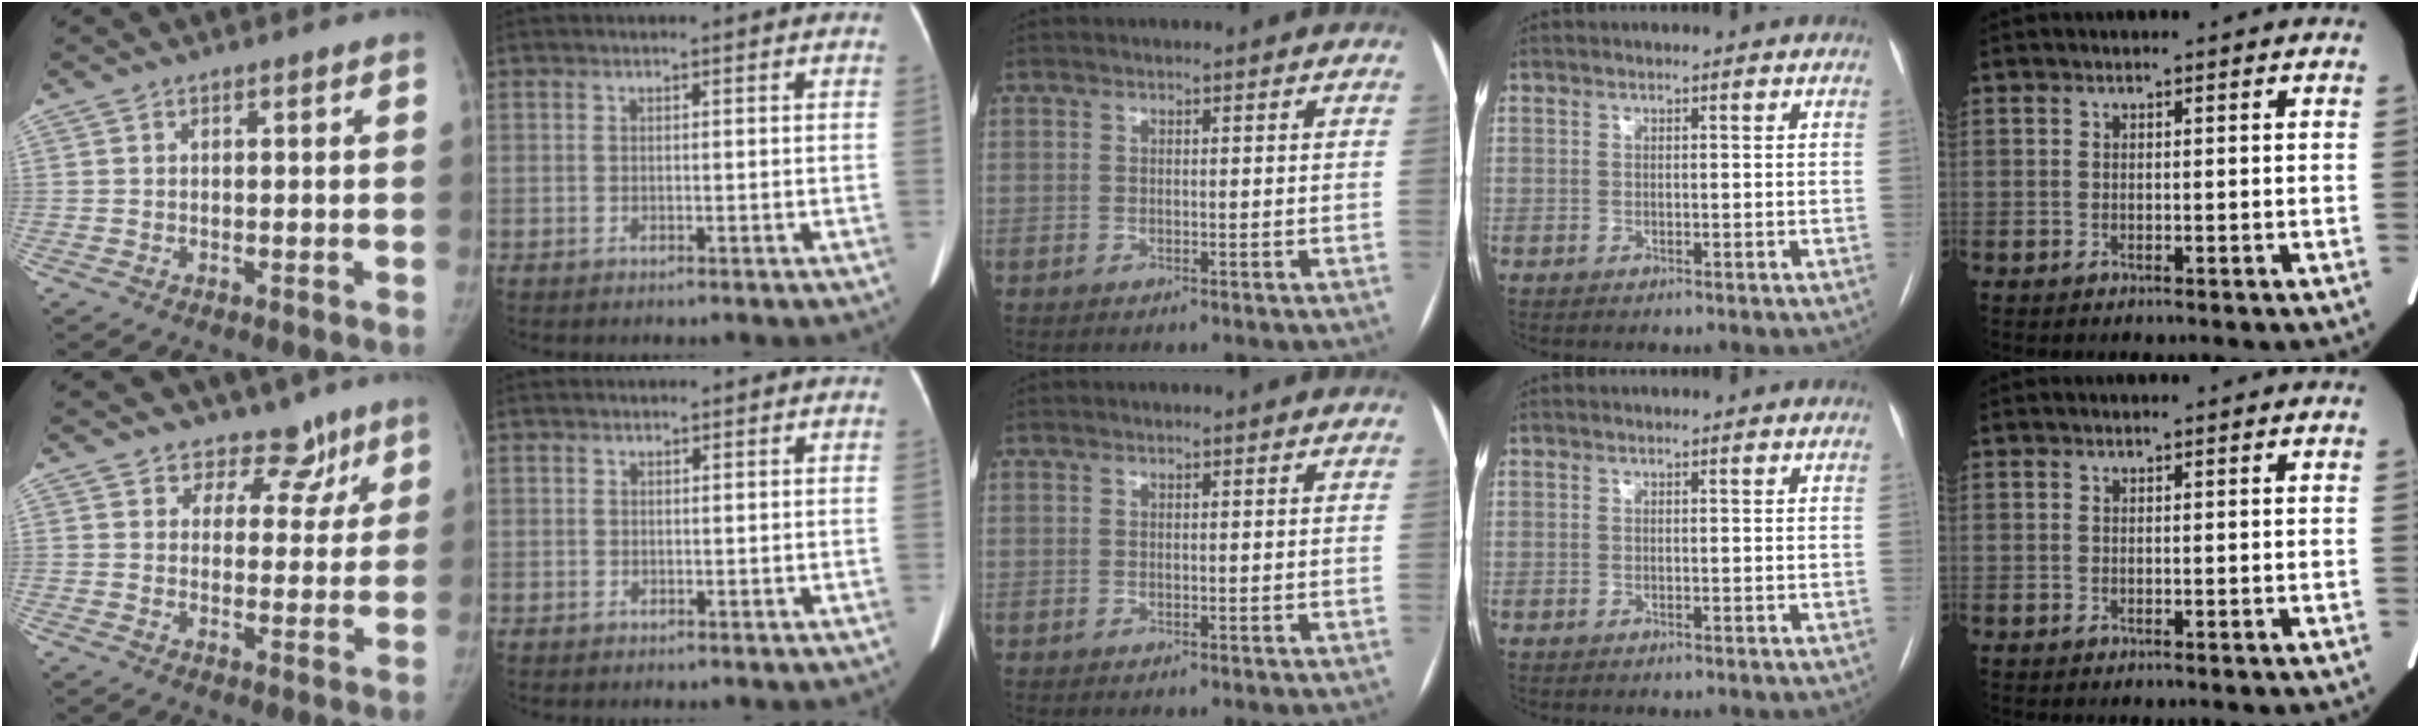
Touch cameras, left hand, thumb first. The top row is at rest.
{"thumb": {"total": 7.7, "force": [5.8, 5.0, 0.8], "torque": [0.030, -0.029, 0.073]}, "index": {"total": 0.6, "force": [-0.1, 0.5, -0.2], "torque": [0.008, 0.001, 0.002]}}